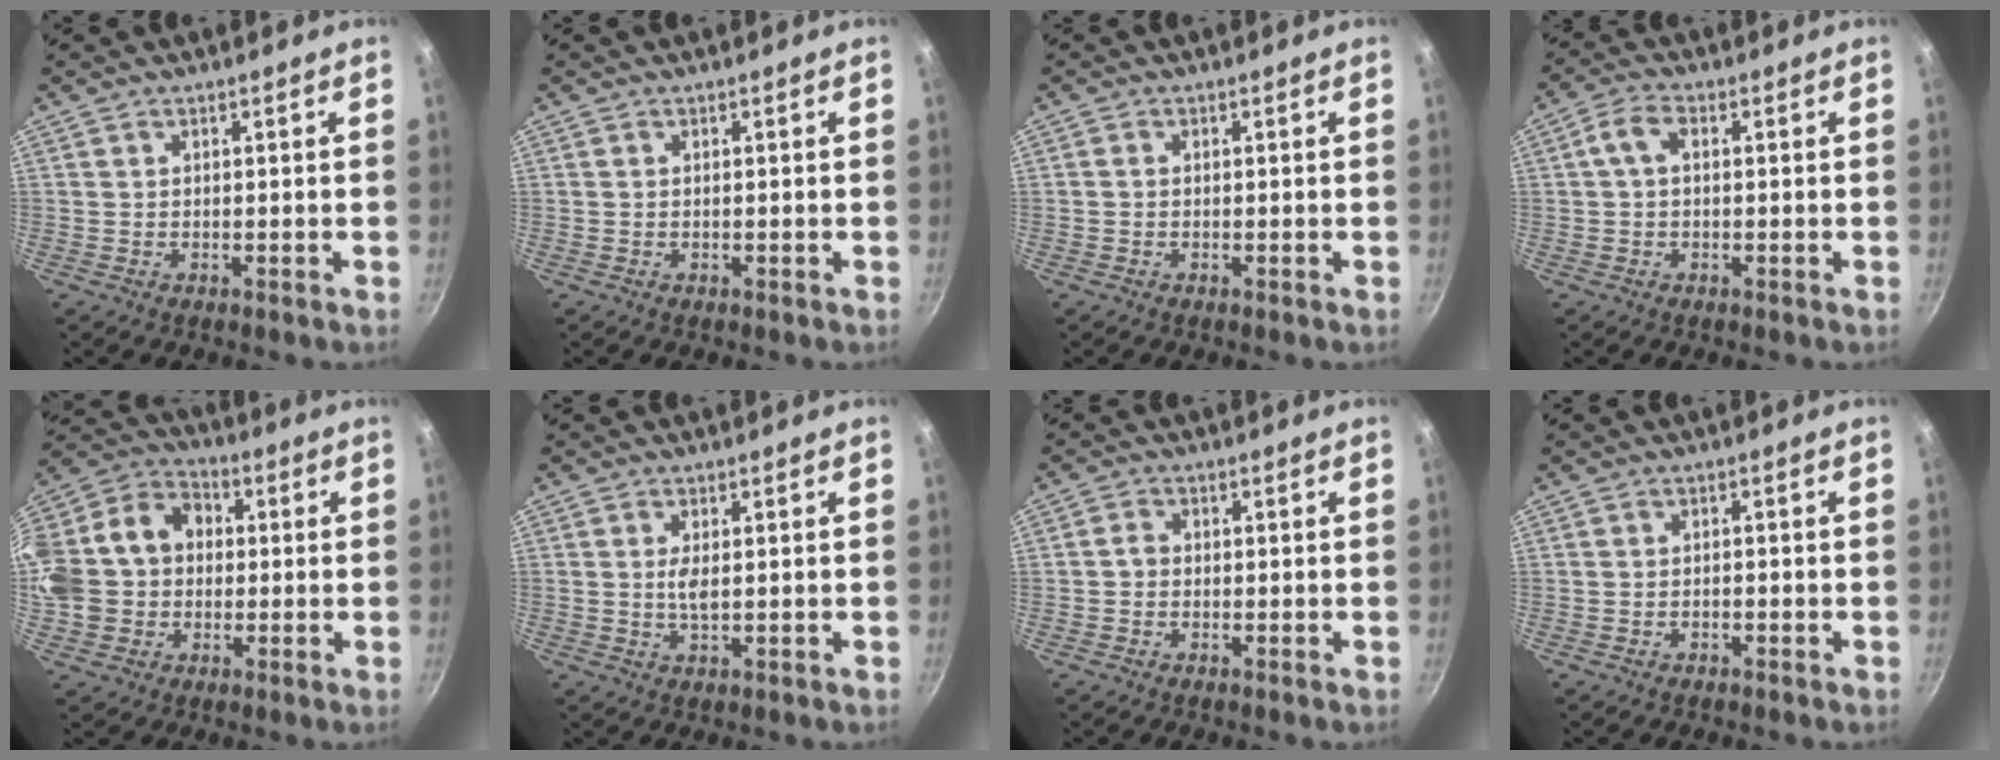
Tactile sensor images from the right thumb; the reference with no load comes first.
{"total": 0.0}
{"total": 0.6, "force": [-0.1, 0.5, 0.3], "torque": [-0.005, 0.004, -0.004]}
{"total": 4.2, "force": [0.5, 2.5, 3.3], "torque": [-0.068, 0.016, 0.004]}
{"total": 20.4, "force": [0.4, 16.8, 11.6], "torque": [-0.224, 0.057, -0.001]}
{"total": 2.8, "force": [0.3, 1.1, 2.5], "torque": [-0.050, -0.002, 0.007]}
{"total": 1.8, "force": [-0.4, 1.6, 0.9], "torque": [-0.013, 0.011, -0.009]}
{"total": 1.0, "force": [-0.6, 0.5, 0.5], "torque": [-0.013, 0.008, -0.010]}